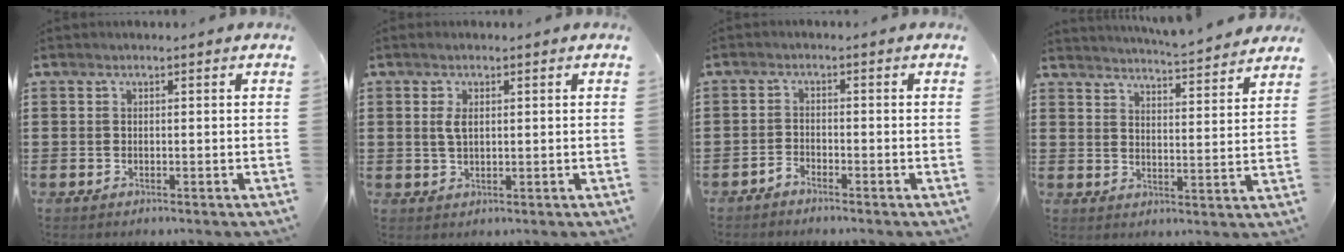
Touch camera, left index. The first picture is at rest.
{"total": 2.6, "force": [0.6, 1.1, 2.2], "torque": [-0.047, 0.006, 0.010]}
{"total": 1.9, "force": [-1.8, 0.2, -0.1], "torque": [-0.008, 0.004, -0.039]}
{"total": 4.5, "force": [4.4, -0.6, 0.7], "torque": [-0.027, -0.035, 0.072]}